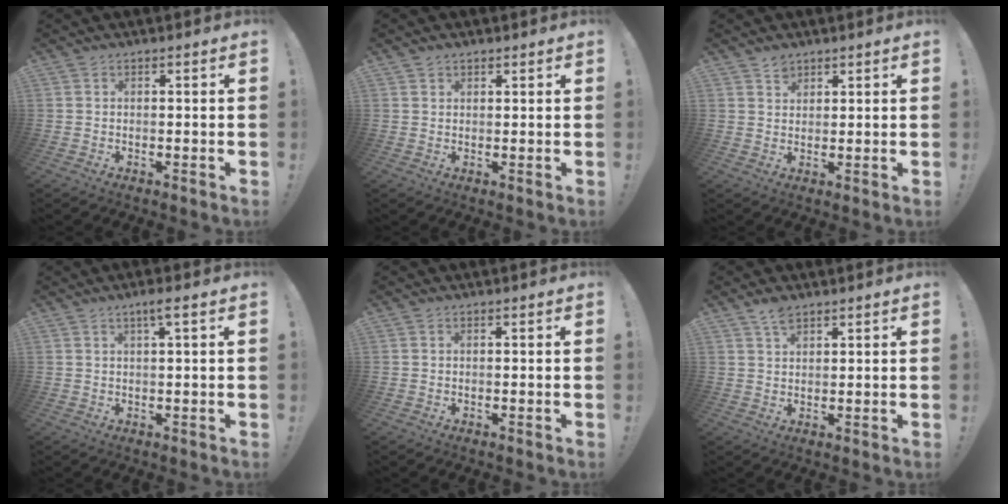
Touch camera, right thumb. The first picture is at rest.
{"total": 1.4, "force": [1.1, 0.8, 0.4], "torque": [-0.002, -0.004, 0.020]}
{"total": 2.5, "force": [2.0, 1.4, 0.3], "torque": [0.007, -0.015, 0.035]}
{"total": 3.0, "force": [1.4, 0.0, 2.7], "torque": [-0.043, -0.002, 0.017]}
{"total": 0.0}
{"total": 3.7, "force": [2.8, 1.5, 2.0], "torque": [-0.034, -0.014, 0.050]}